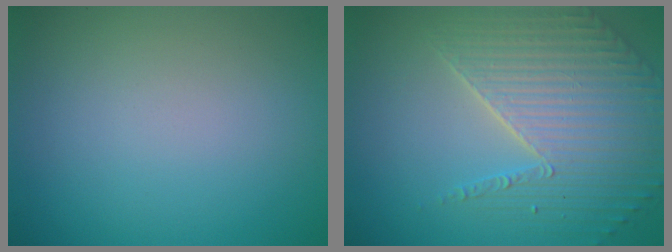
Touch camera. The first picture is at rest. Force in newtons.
{"total": 4.5, "press": 4.3, "slide": 1.3}